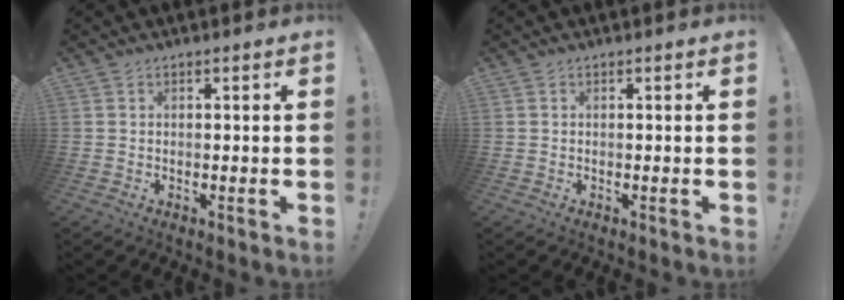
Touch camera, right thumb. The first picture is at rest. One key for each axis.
{"total": 0.0}